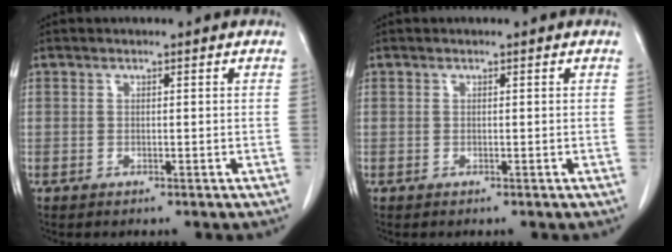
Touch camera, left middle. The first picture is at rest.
{"total": 0.0}